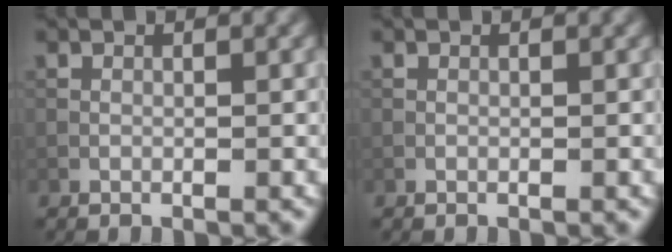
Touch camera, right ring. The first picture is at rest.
{"total": 0.0}